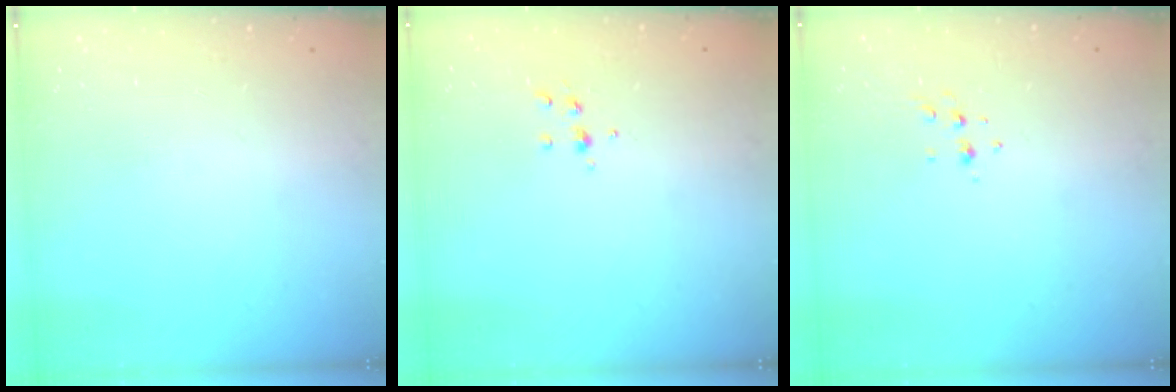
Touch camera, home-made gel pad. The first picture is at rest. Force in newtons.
{"total": 5.4, "press": 5.4, "slide": 0.5}
{"total": 4.3, "press": 4.2, "slide": 0.9}